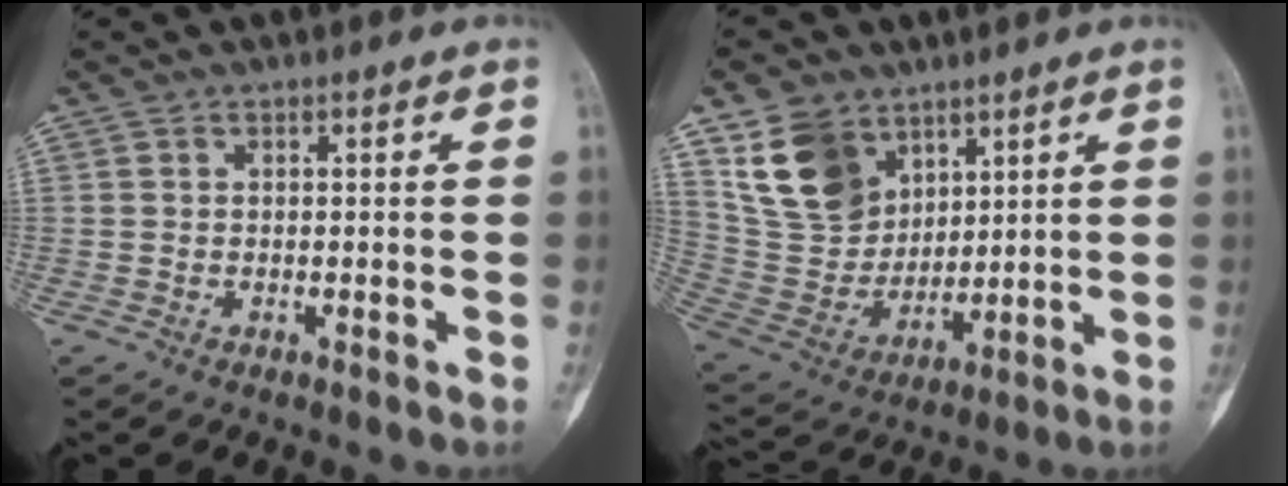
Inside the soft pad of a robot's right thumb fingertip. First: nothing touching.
{"total": 14.6, "force": [8.1, 10.3, 6.5], "torque": [-0.094, -0.037, 0.173]}